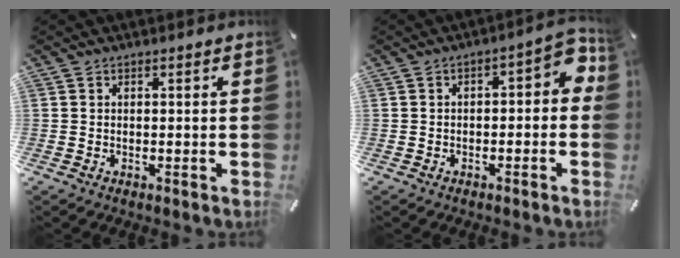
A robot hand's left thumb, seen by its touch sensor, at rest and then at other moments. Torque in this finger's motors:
{"motor_torque": [-0.01, -0.07, -0.08, 0.01, 0.02]}